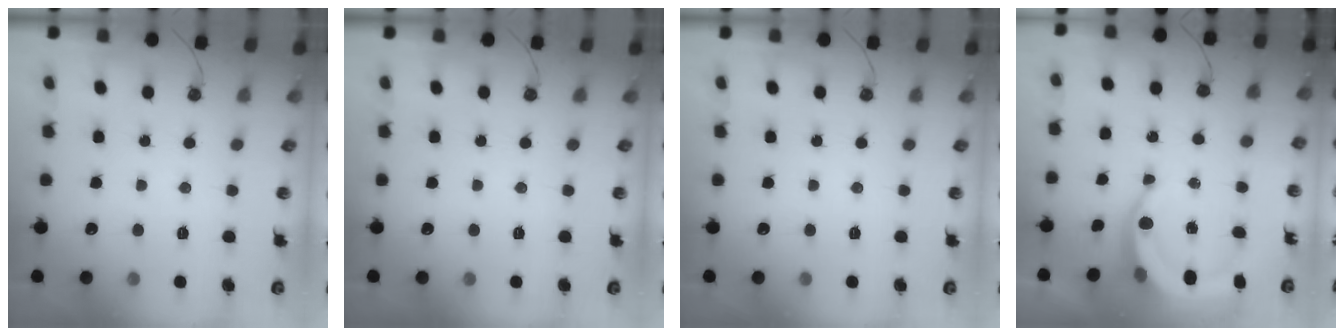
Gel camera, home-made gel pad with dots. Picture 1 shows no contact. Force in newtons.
{"total": 0.0}
{"total": 0.0}
{"total": 7.9, "press": 7.8, "slide": 1.0}